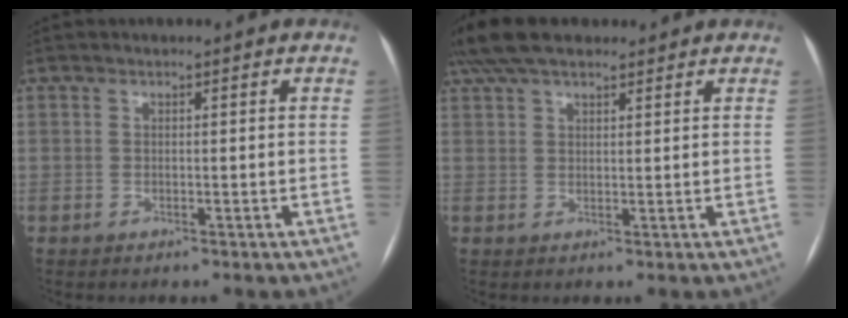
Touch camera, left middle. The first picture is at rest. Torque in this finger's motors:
{"motor_torque": [0.97, -0.98, 0.50, 0.12]}